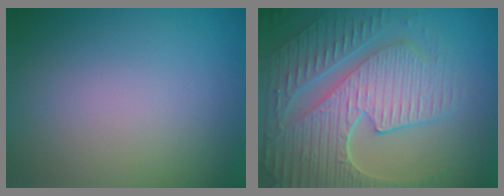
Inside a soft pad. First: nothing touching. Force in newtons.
{"total": 9.0, "press": 6.4, "slide": 6.3}